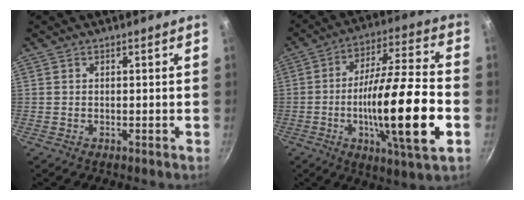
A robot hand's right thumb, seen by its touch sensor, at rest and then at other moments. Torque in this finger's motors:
{"motor_torque": [2.55, 2.46, 2.39, -0.29, 0.66]}